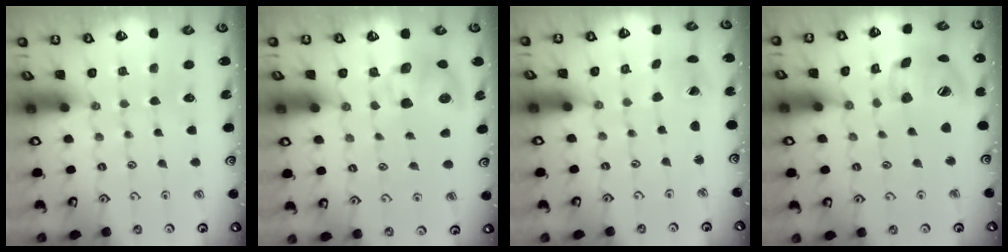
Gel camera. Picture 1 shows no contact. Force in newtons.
{"total": 8.8, "press": 8.7, "slide": 1.2}
{"total": 1.7, "press": 1.7, "slide": 0.2}
{"total": 15.8, "press": 15.6, "slide": 2.4}